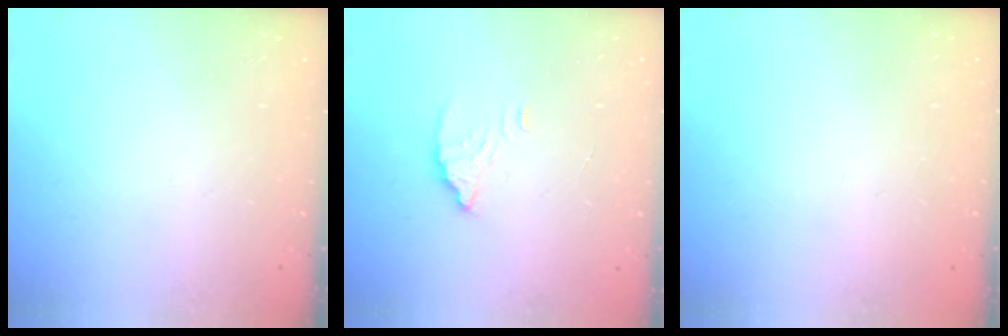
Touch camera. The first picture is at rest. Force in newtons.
{"total": 2.7, "press": 2.7, "slide": 0.1}
{"total": 2.3, "press": 2.3, "slide": 0.1}